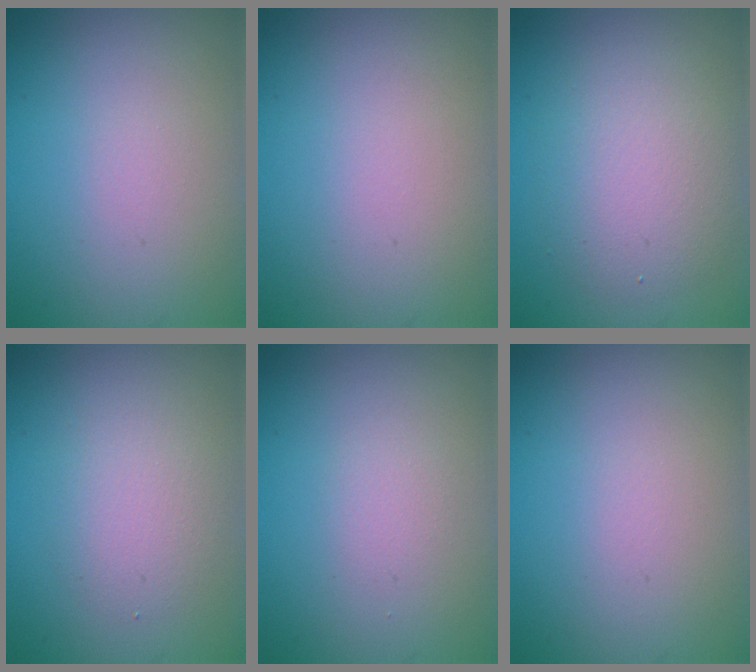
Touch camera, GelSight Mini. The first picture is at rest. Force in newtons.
{"total": 0.0}
{"total": 4.3, "press": 4.3, "slide": 0.4}
{"total": 2.4, "press": 2.4, "slide": 0.3}
{"total": 0.9, "press": 0.9, "slide": 0.0}
{"total": 0.0}